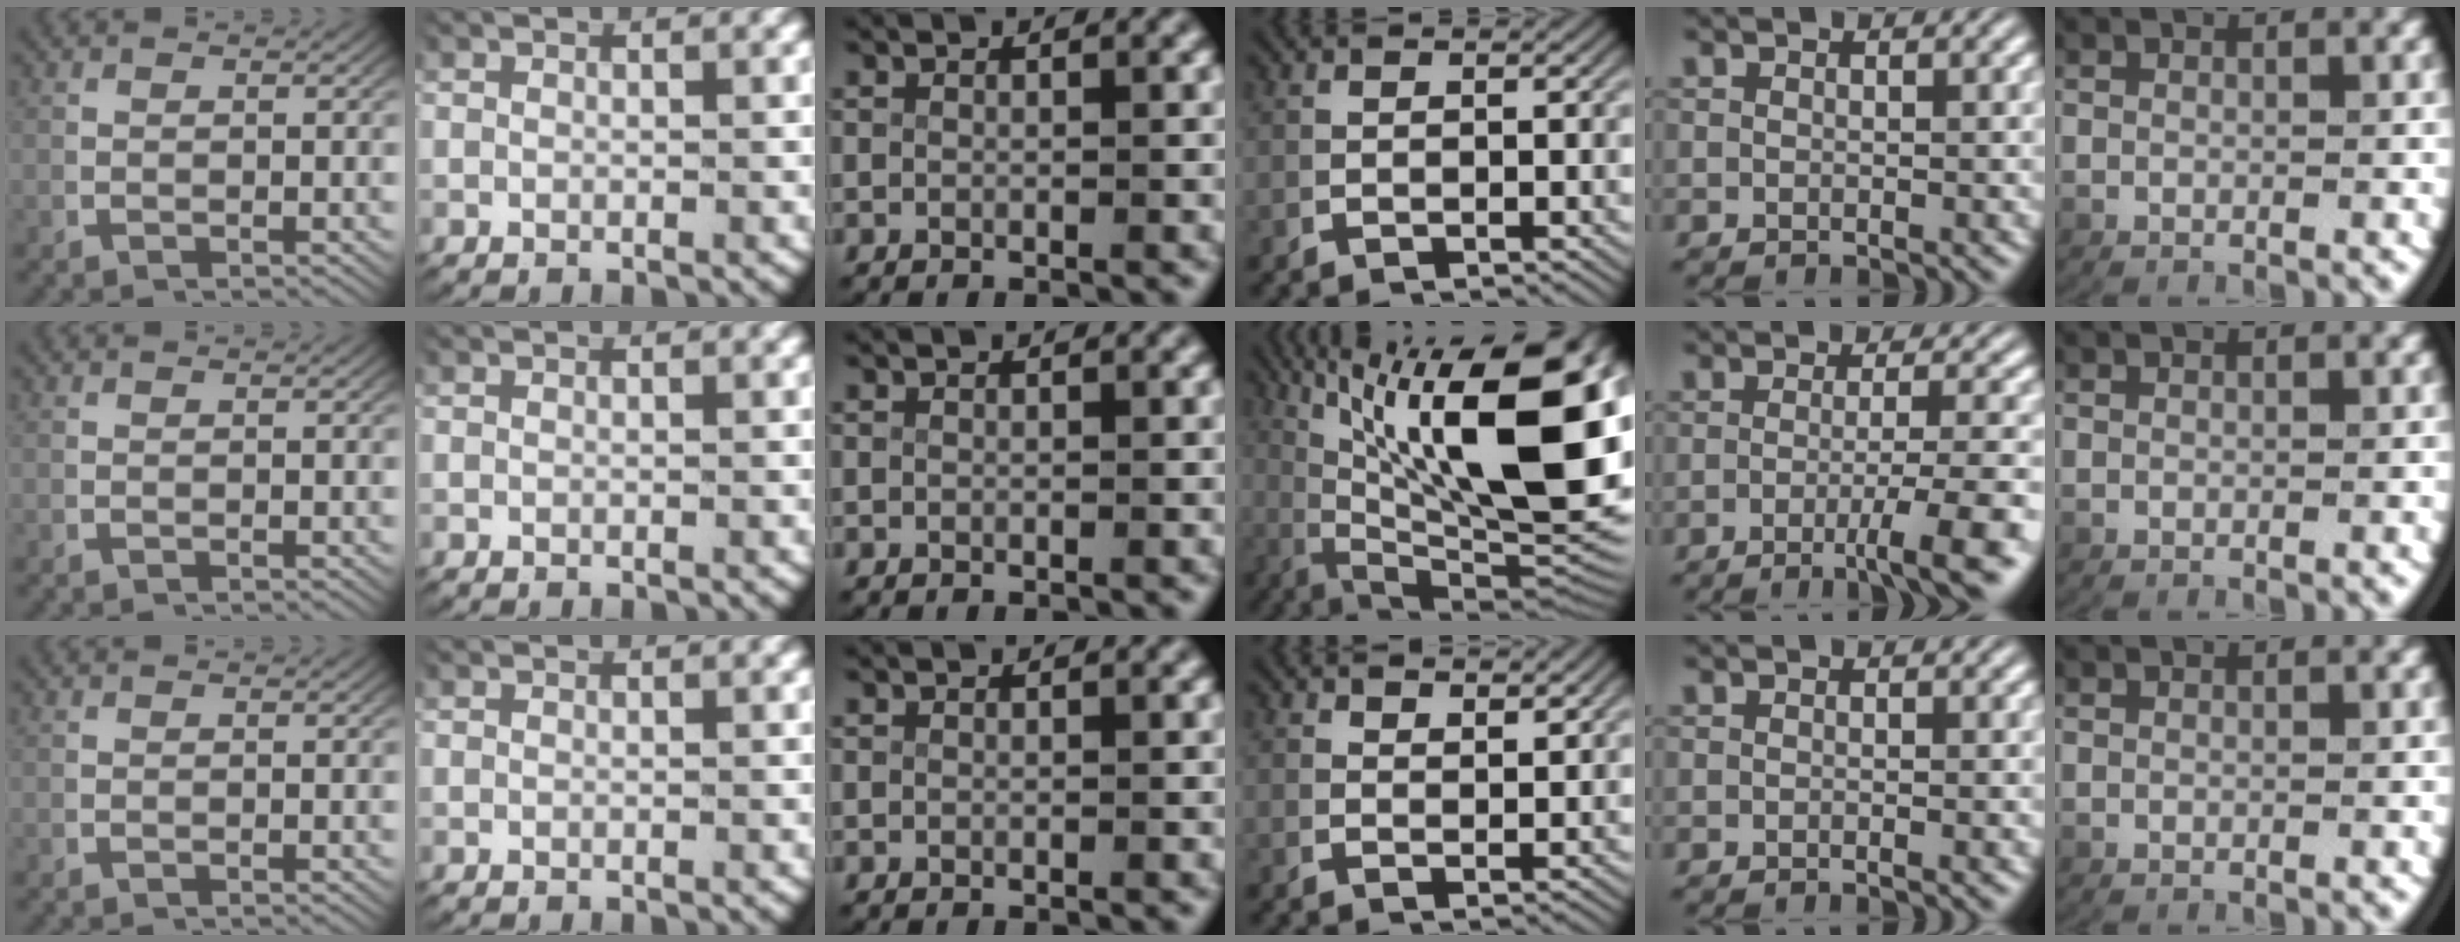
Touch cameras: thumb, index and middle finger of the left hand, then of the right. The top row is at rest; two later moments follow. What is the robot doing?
{"motion": "lift_and_place", "object": "plastic wrap"}